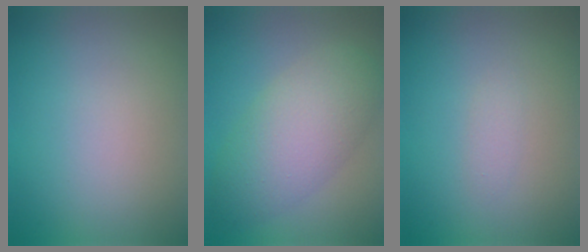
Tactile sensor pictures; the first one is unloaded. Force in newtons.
{"total": 6.4, "press": 6.4, "slide": 0.0}
{"total": 0.8, "press": 0.8, "slide": 0.0}